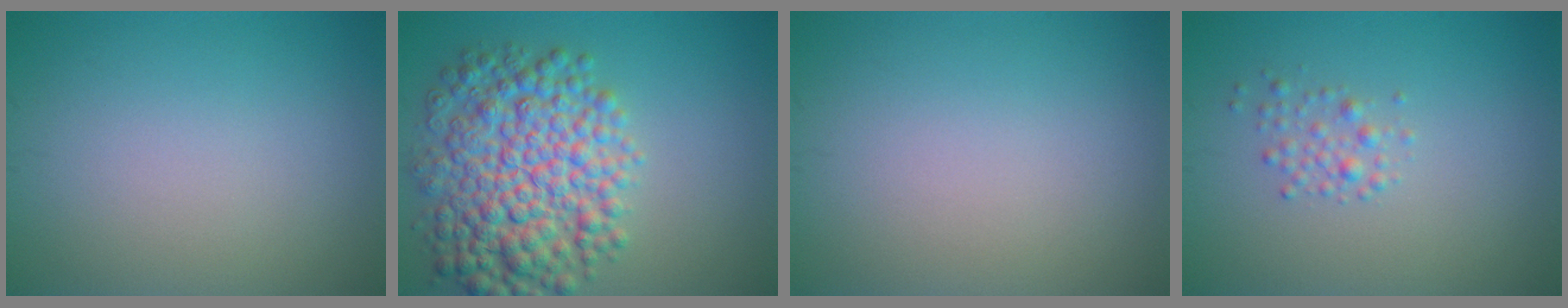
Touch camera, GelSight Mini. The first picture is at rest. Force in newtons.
{"total": 9.1, "press": 9.1, "slide": 0.0}
{"total": 0.0}
{"total": 1.4, "press": 1.4, "slide": 0.0}